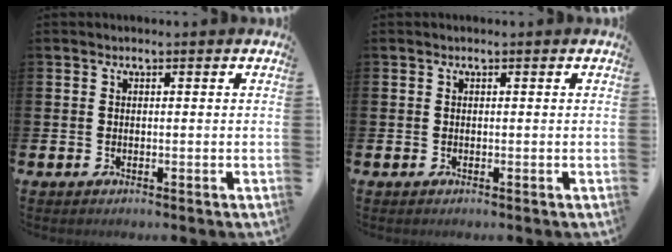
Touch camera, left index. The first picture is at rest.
{"total": 0.0}